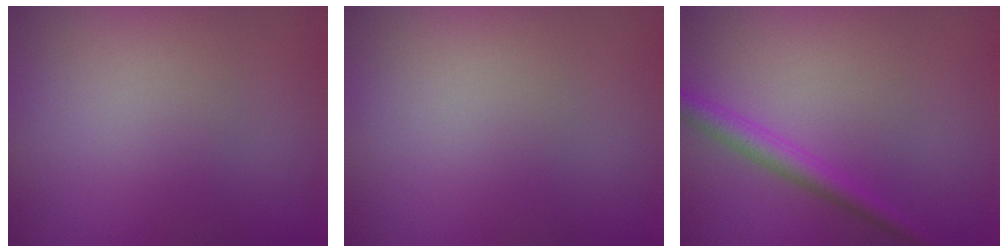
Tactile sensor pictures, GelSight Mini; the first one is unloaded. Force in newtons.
{"total": 0.0}
{"total": 2.3, "press": 2.3, "slide": 0.1}